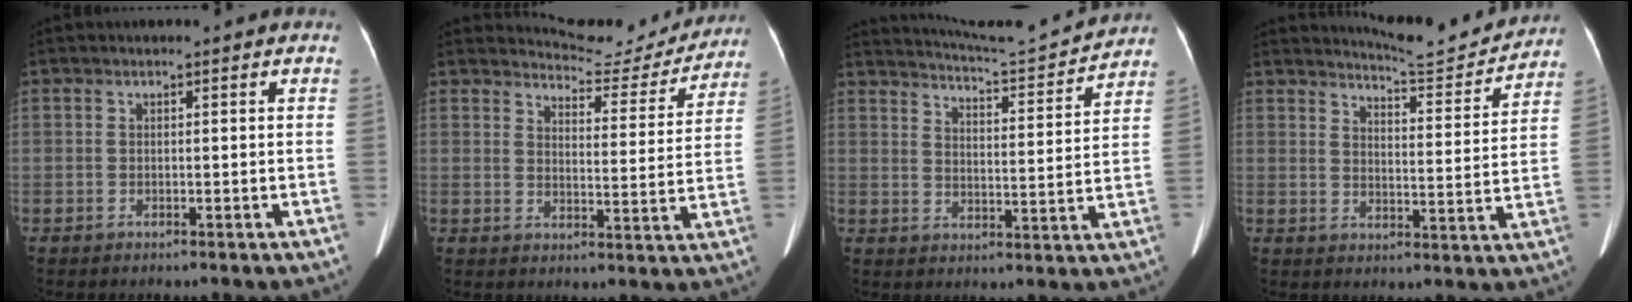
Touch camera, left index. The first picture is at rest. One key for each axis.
{"total": 10.9, "fx": 10.8, "fy": 1.5, "fz": -0.1, "tx": 0.005, "ty": -0.027, "tz": 0.130}
{"total": 13.1, "fx": 12.8, "fy": -1.0, "fz": 2.6, "tx": -0.054, "ty": -0.018, "tz": 0.183}
{"total": 10.6, "fx": 10.6, "fy": 0.0, "fz": 1.2, "tx": -0.022, "ty": -0.025, "tz": 0.140}